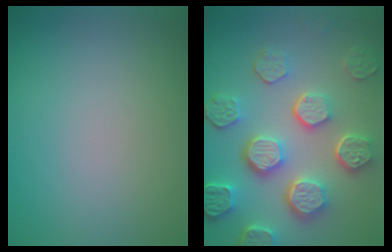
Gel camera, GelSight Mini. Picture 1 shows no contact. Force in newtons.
{"total": 8.4, "press": 6.2, "slide": 5.6}